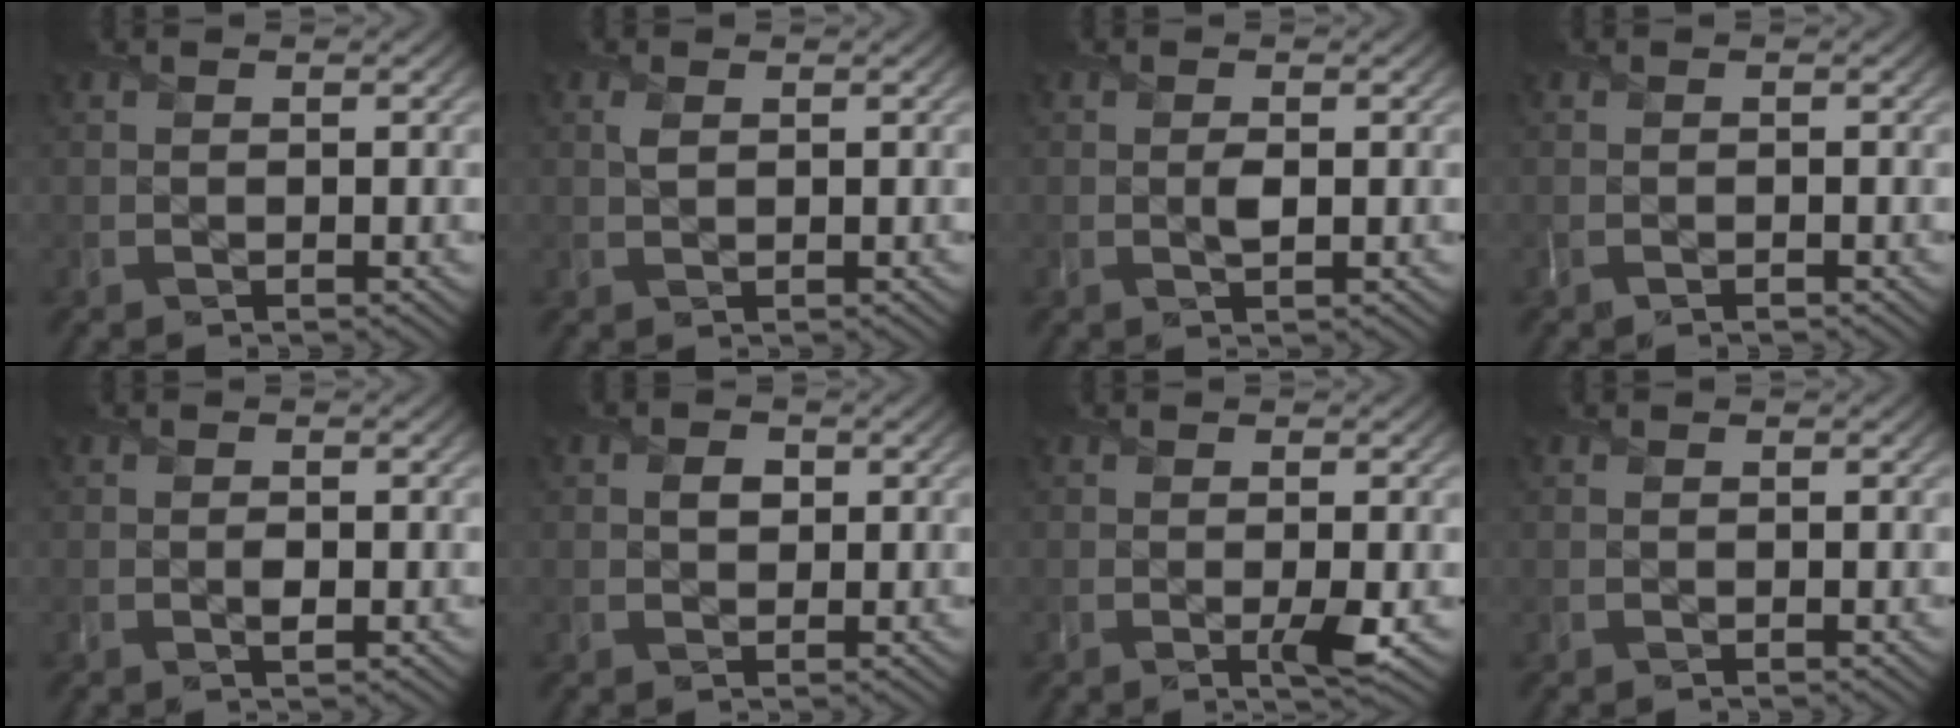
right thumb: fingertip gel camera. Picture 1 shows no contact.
{"total": 1.1, "force": [0.5, 0.5, 0.8], "torque": [-0.023, 0.002, 0.011]}
{"total": 1.1, "force": [0.1, 0.5, 1.0], "torque": [-0.021, -0.001, 0.000]}
{"total": 0.6, "force": [-0.6, 0.2, 0.1], "torque": [-0.004, -0.002, -0.013]}
{"total": 1.0, "force": [-0.1, 0.6, 0.7], "torque": [-0.012, -0.003, -0.003]}
{"total": 1.7, "force": [0.4, 1.4, 0.9], "torque": [-0.018, -0.003, 0.004]}
{"total": 2.0, "force": [-0.3, 0.3, 1.9], "torque": [-0.034, -0.004, -0.007]}
{"total": 0.0}